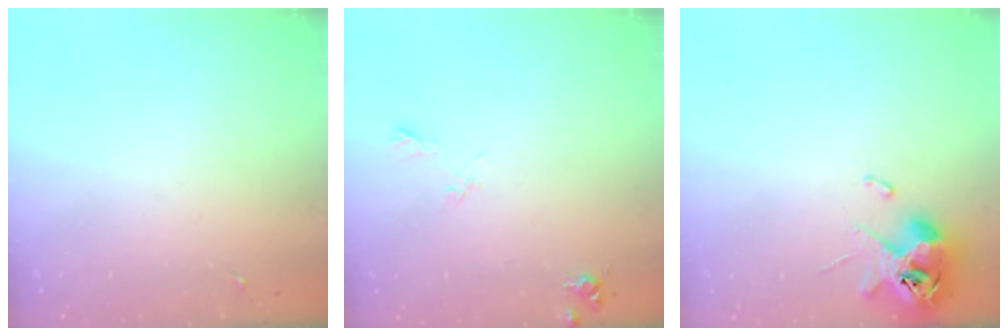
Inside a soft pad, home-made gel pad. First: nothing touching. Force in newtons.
{"total": 8.2, "press": 8.2, "slide": 0.8}
{"total": 11.8, "press": 11.6, "slide": 1.9}